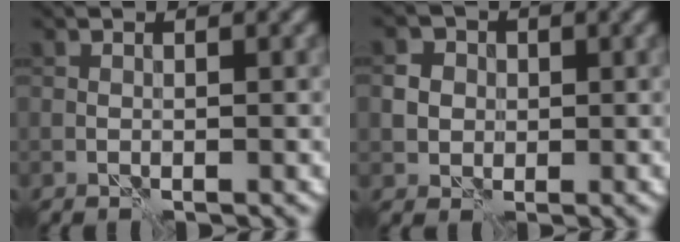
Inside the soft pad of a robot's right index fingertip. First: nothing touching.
{"total": 4.6, "force": [0.8, 4.2, 1.8], "torque": [-0.024, 0.021, 0.002]}